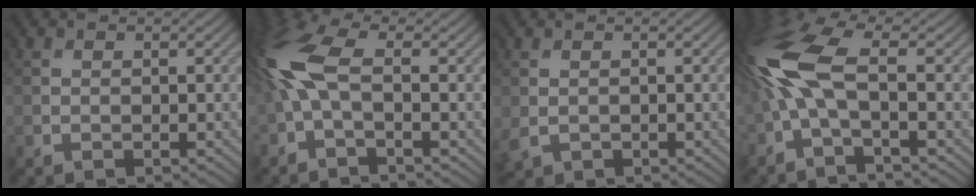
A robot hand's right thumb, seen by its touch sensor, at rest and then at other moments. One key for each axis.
{"total": 8.7, "fx": -0.1, "fy": 3.6, "fz": 7.9, "tx": -0.217, "ty": 0.015, "tz": -0.010}
{"total": 1.6, "fx": 0.0, "fy": 1.3, "fz": 0.8, "tx": -0.033, "ty": -0.002, "tz": 0.003}
{"total": 10.6, "fx": -0.4, "fy": 3.7, "fz": 9.9, "tx": -0.245, "ty": 0.018, "tz": -0.020}